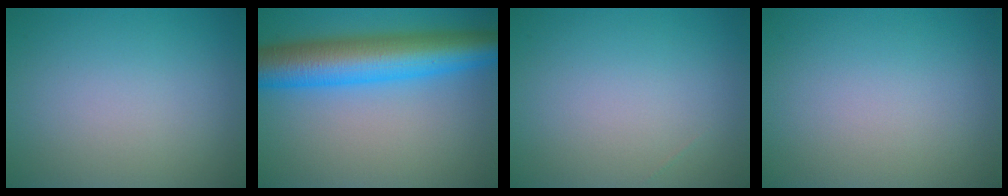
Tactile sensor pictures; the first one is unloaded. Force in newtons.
{"total": 10.0, "press": 10.0, "slide": 0.1}
{"total": 0.0}
{"total": 0.0}